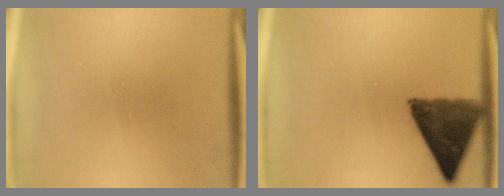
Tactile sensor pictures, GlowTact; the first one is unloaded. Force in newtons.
{"total": 10.5}